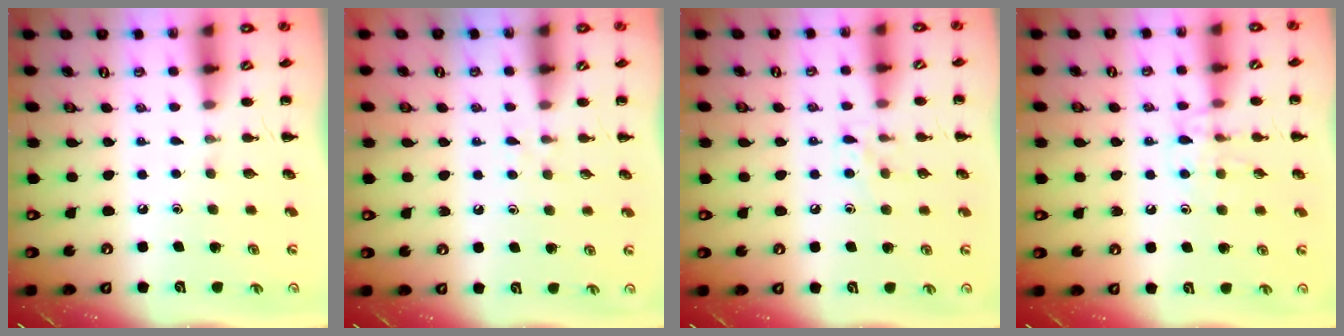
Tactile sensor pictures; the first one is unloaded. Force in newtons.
{"total": 2.4, "press": 2.3, "slide": 1.0}
{"total": 6.4, "press": 6.0, "slide": 2.1}
{"total": 8.5, "press": 8.4, "slide": 1.0}